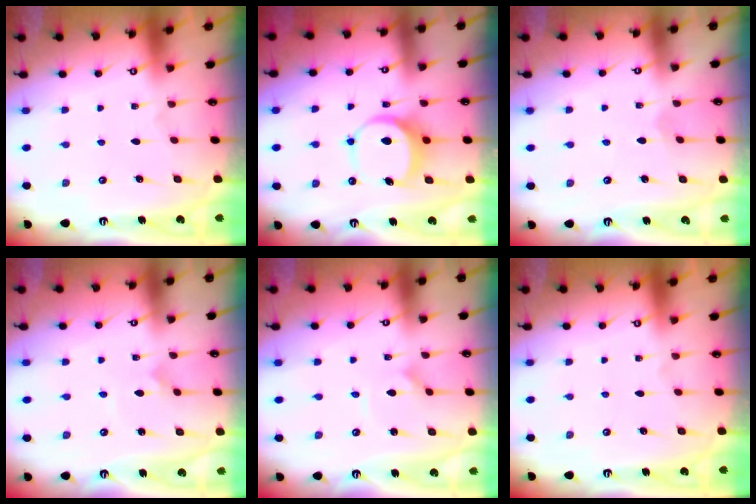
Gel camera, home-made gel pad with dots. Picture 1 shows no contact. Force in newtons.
{"total": 7.7, "press": 7.7, "slide": 0.8}
{"total": 1.7, "press": 1.7, "slide": 0.1}
{"total": 1.4, "press": 1.4, "slide": 0.0}
{"total": 1.0, "press": 1.0, "slide": 0.1}
{"total": 0.0}